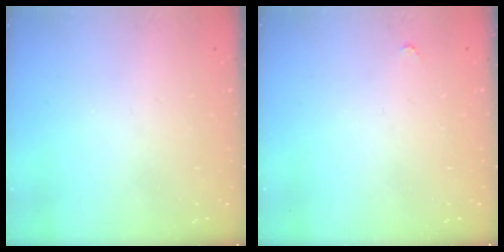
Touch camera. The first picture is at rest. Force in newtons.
{"total": 2.8, "press": 2.8, "slide": 0.4}